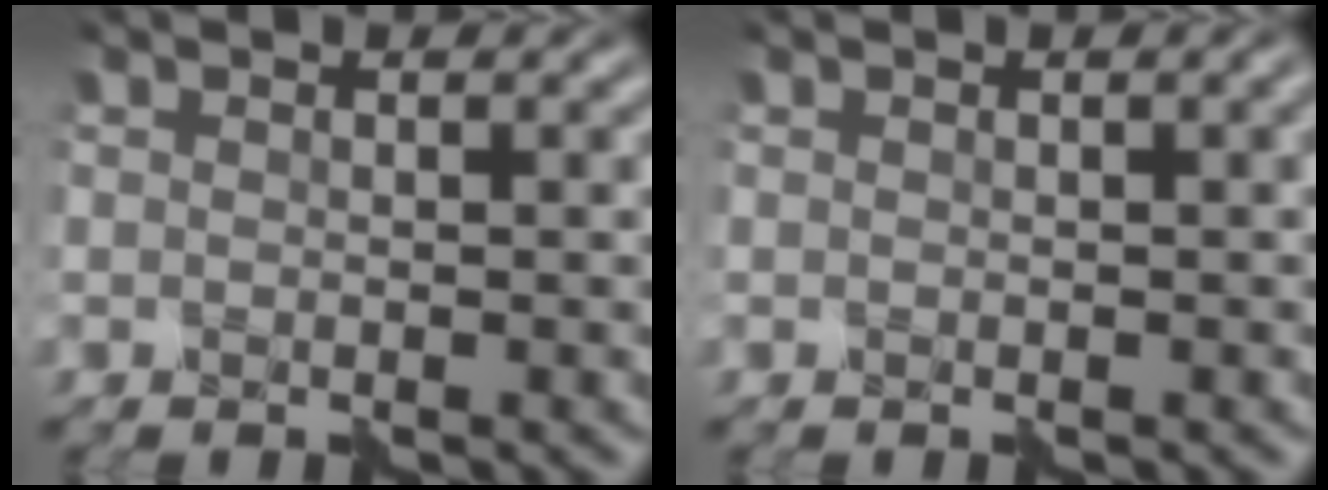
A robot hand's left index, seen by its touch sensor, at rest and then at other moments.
{"total": 1.3, "force": [0.3, 0.5, 1.2], "torque": [-0.011, 0.001, 0.005]}